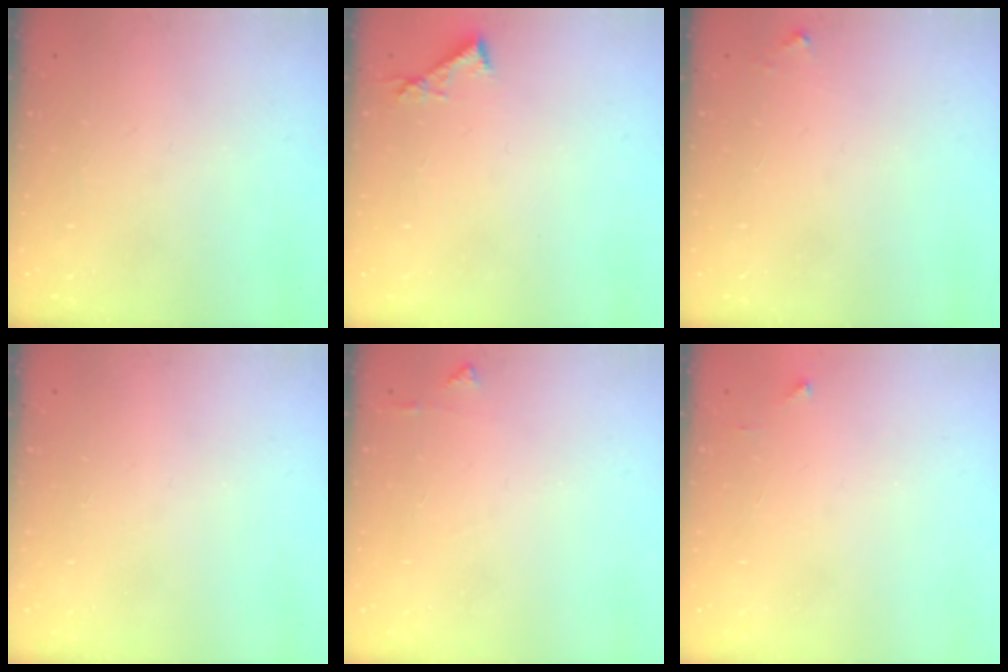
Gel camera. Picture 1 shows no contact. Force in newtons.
{"total": 4.2, "press": 4.2, "slide": 0.4}
{"total": 2.8, "press": 2.8, "slide": 0.2}
{"total": 0.0}
{"total": 3.5, "press": 3.4, "slide": 0.5}
{"total": 2.0, "press": 2.0, "slide": 0.2}